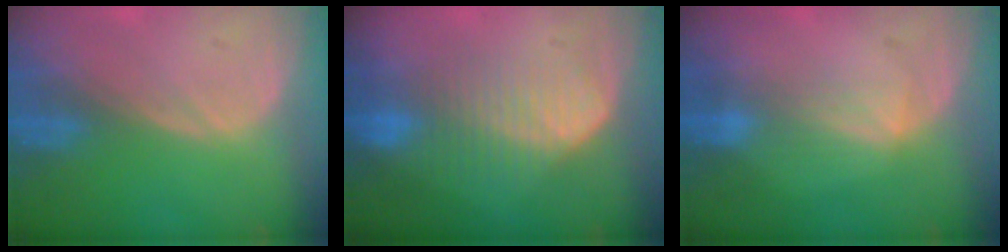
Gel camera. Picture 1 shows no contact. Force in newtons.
{"total": 6.9, "press": 6.8, "slide": 1.4}
{"total": 2.7, "press": 2.7, "slide": 0.4}